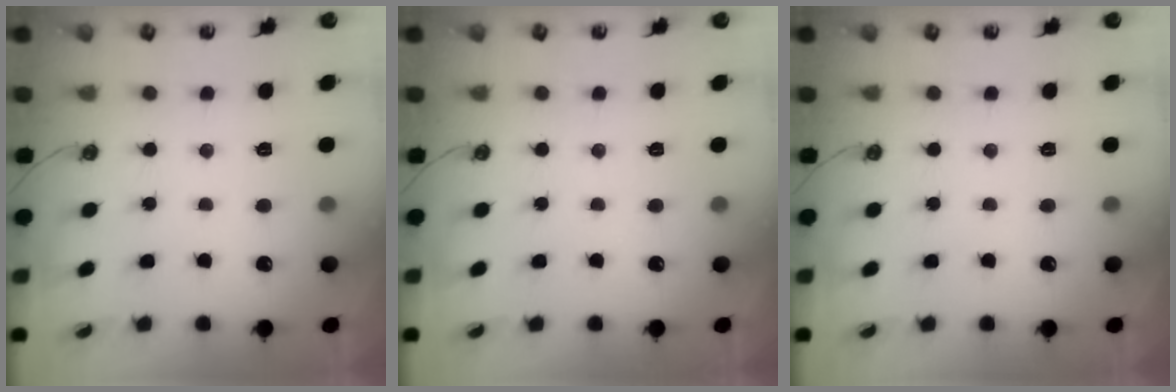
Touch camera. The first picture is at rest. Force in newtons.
{"total": 0.0}
{"total": 0.0}